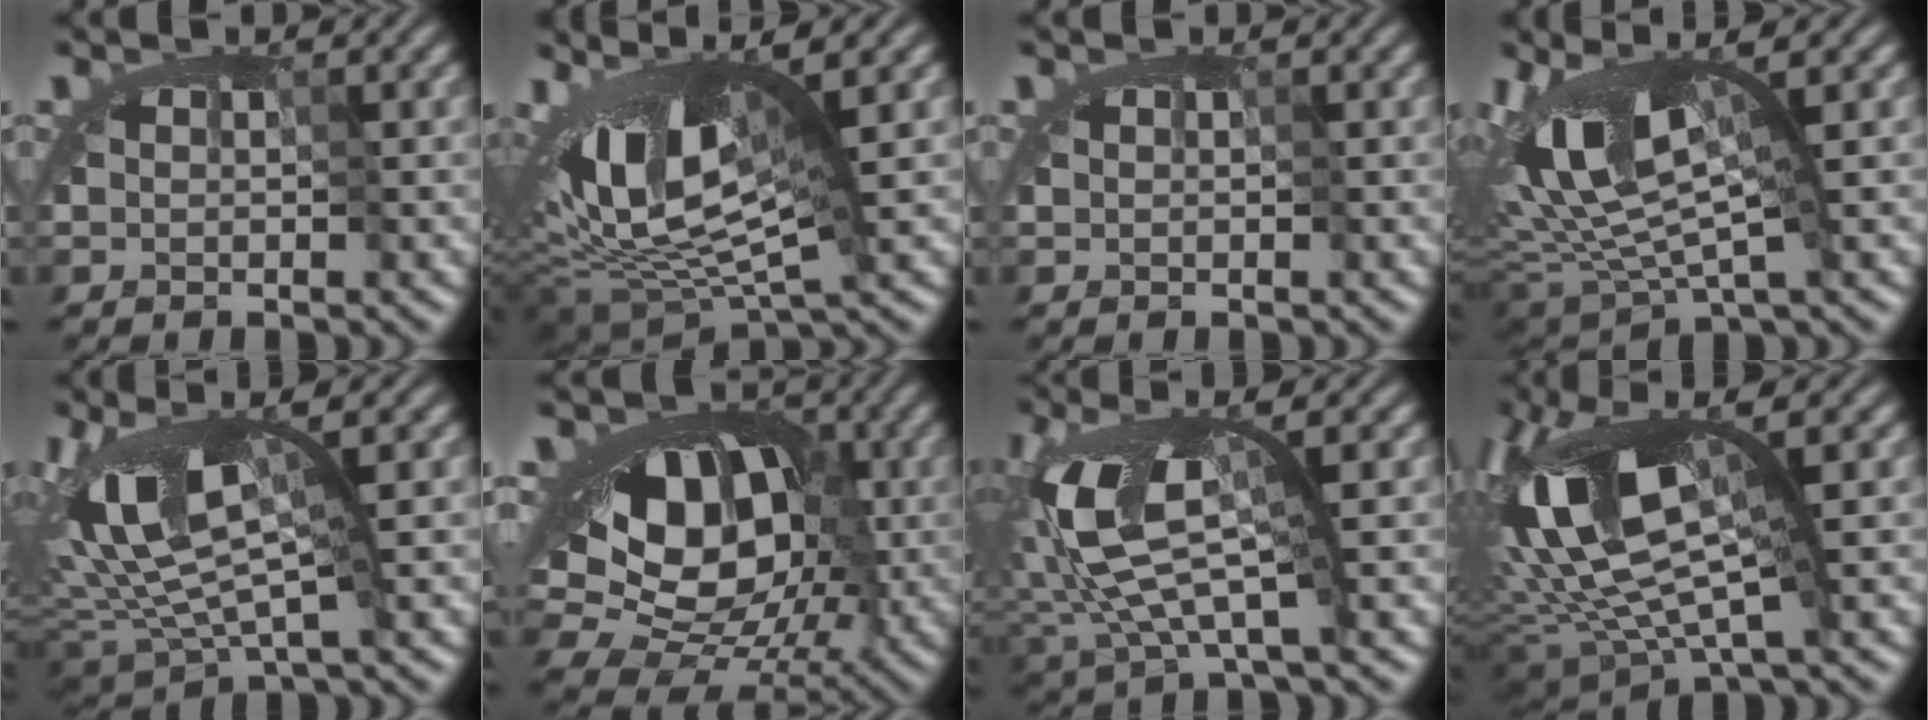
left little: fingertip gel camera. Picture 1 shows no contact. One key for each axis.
{"total": 12.1, "fx": -0.4, "fy": 4.8, "fz": 11.1, "tx": -0.185, "ty": -0.009, "tz": 0.012}
{"total": 0.0}
{"total": 8.0, "fx": 0.1, "fy": 2.8, "fz": 7.5, "tx": -0.151, "ty": -0.008, "tz": -0.002}
{"total": 6.9, "fx": -0.3, "fy": 2.2, "fz": 6.5, "tx": -0.137, "ty": -0.006, "tz": -0.012}
{"total": 12.8, "fx": 1.7, "fy": 9.3, "fz": 8.6, "tx": -0.125, "ty": 0.037, "tz": 0.008}
{"total": 7.3, "fx": -0.2, "fy": 2.2, "fz": 6.9, "tx": -0.157, "ty": -0.005, "tz": -0.009}
{"total": 11.7, "fx": -0.5, "fy": 4.2, "fz": 10.9, "tx": -0.227, "ty": -0.003, "tz": -0.016}